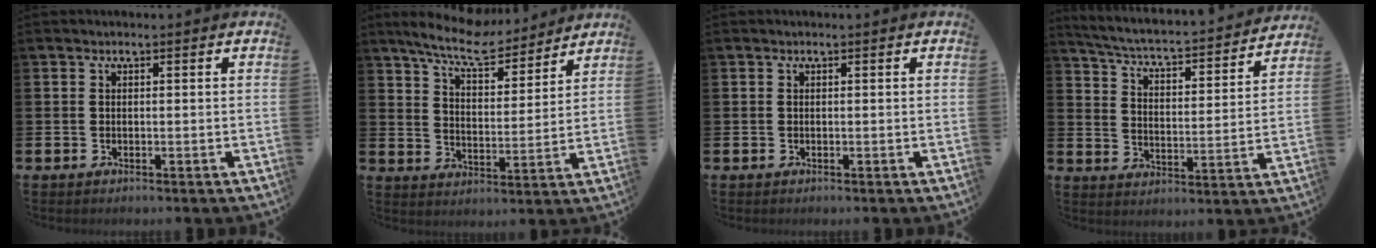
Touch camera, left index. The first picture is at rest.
{"total": 8.8, "force": [8.0, 1.8, 3.2], "torque": [-0.082, -0.044, 0.141]}
{"total": 0.0}
{"total": 4.8, "force": [4.5, 0.6, 1.7], "torque": [-0.060, -0.041, 0.068]}